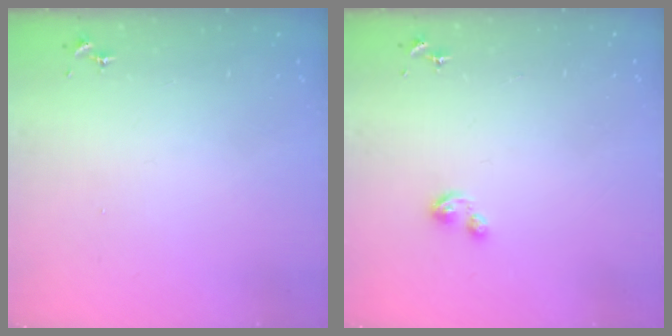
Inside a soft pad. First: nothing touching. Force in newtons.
{"total": 3.1, "press": 3.1, "slide": 0.3}